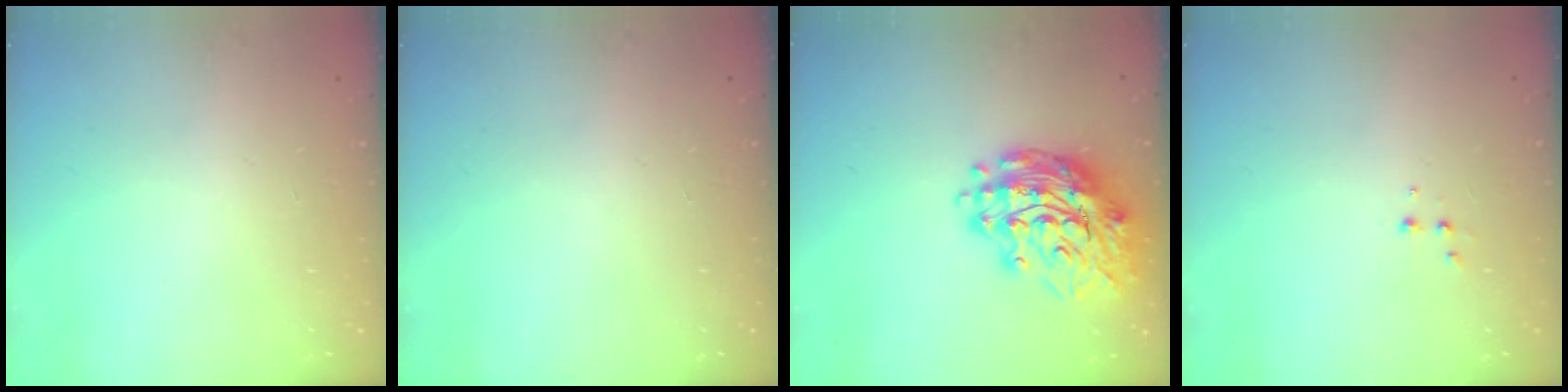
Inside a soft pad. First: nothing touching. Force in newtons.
{"total": 0.0}
{"total": 16.6, "press": 16.5, "slide": 1.7}
{"total": 1.9, "press": 1.9, "slide": 0.2}